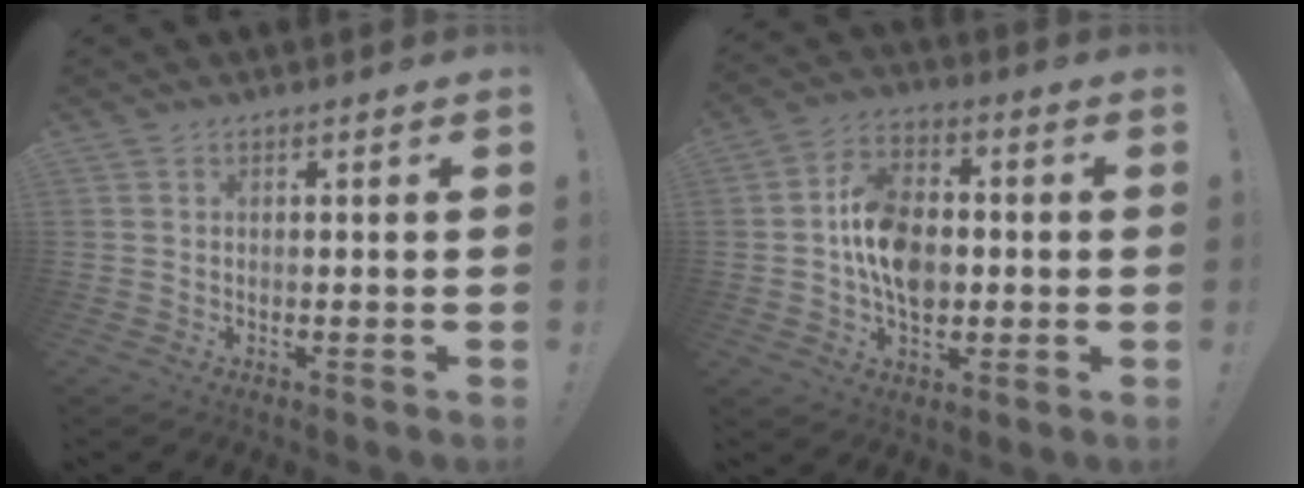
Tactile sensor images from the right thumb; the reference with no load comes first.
{"total": 13.9, "force": [-1.1, 9.9, 9.7], "torque": [-0.154, 0.017, -0.017]}